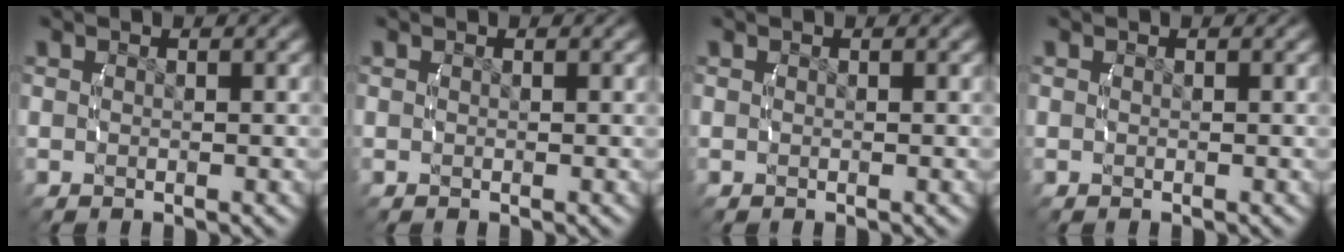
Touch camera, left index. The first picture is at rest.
{"total": 0.0}
{"total": 0.0}
{"total": 0.0}